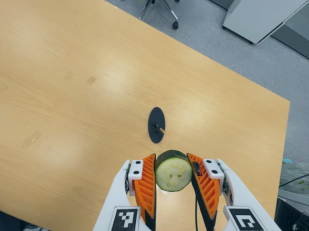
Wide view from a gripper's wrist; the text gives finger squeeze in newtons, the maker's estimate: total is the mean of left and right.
{"total": 11.2, "left": 10.0, "right": 12.4}